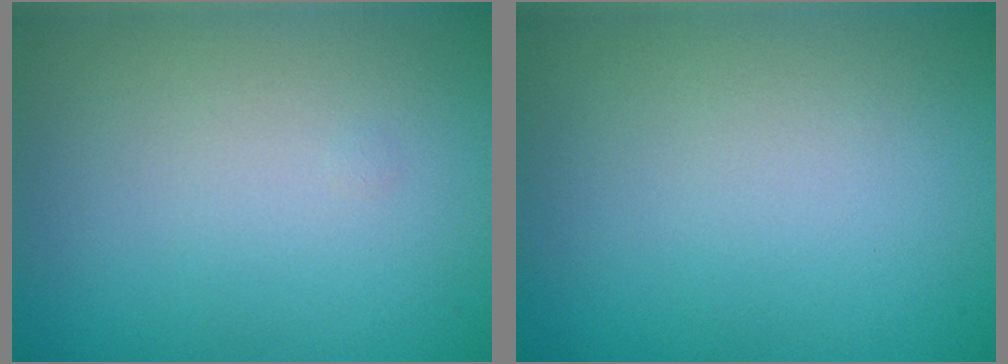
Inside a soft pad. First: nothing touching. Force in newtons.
{"total": 0.0}